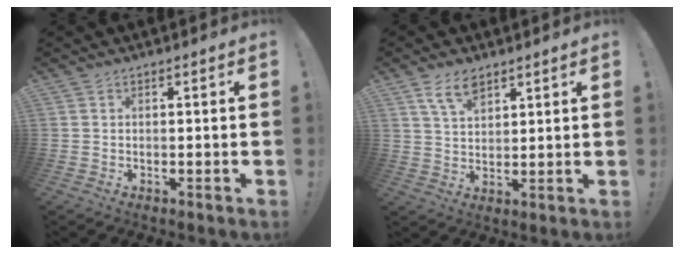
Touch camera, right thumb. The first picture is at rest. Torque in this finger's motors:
{"motor_torque": [-0.04, 0.14, 0.65, 0.42, 0.00]}